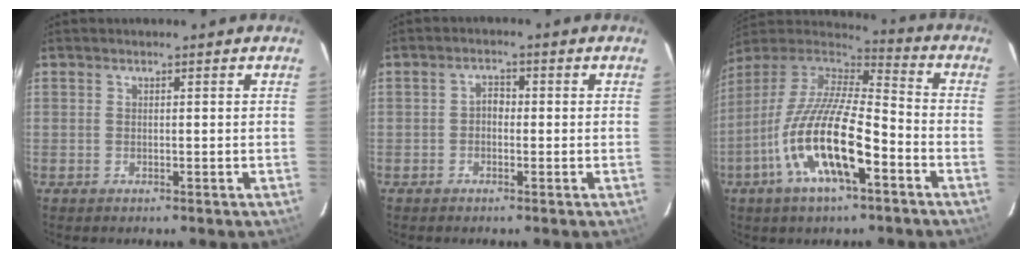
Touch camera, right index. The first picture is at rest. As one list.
[{"total": 1.8, "force": [-0.5, 1.4, 1.0], "torque": [-0.020, 0.009, -0.012]}, {"total": 19.6, "force": [-8.1, 5.8, 16.9], "torque": [-0.327, -0.027, -0.158]}]